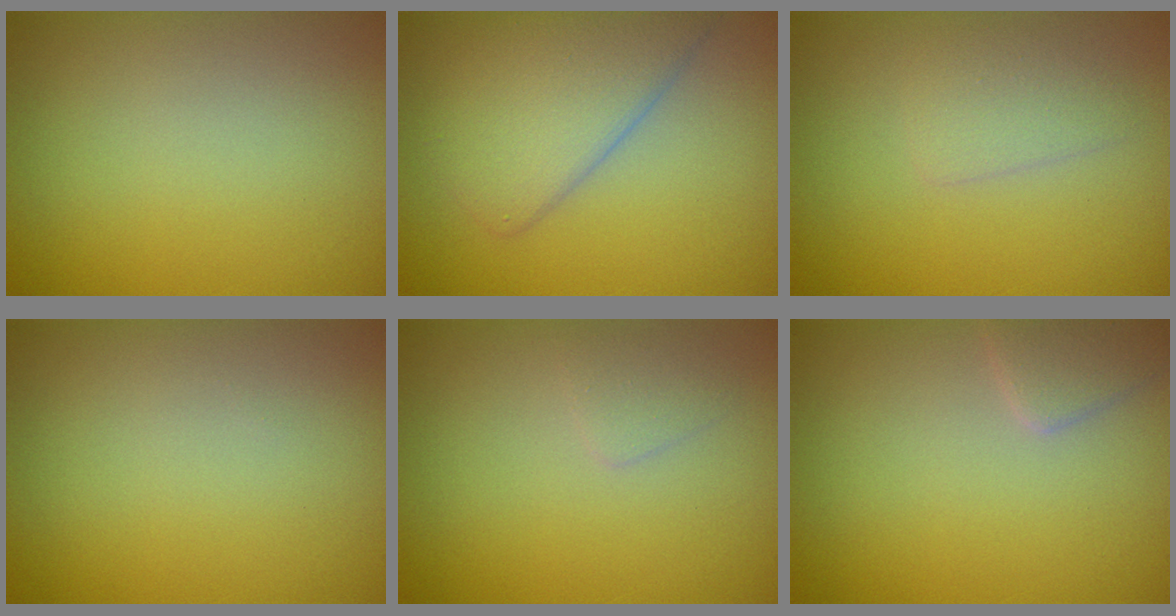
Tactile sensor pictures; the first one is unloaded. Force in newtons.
{"total": 4.6, "press": 4.6, "slide": 0.2}
{"total": 1.6, "press": 1.6, "slide": 0.0}
{"total": 0.0}
{"total": 0.9, "press": 0.9, "slide": 0.1}
{"total": 1.7, "press": 1.7, "slide": 0.1}